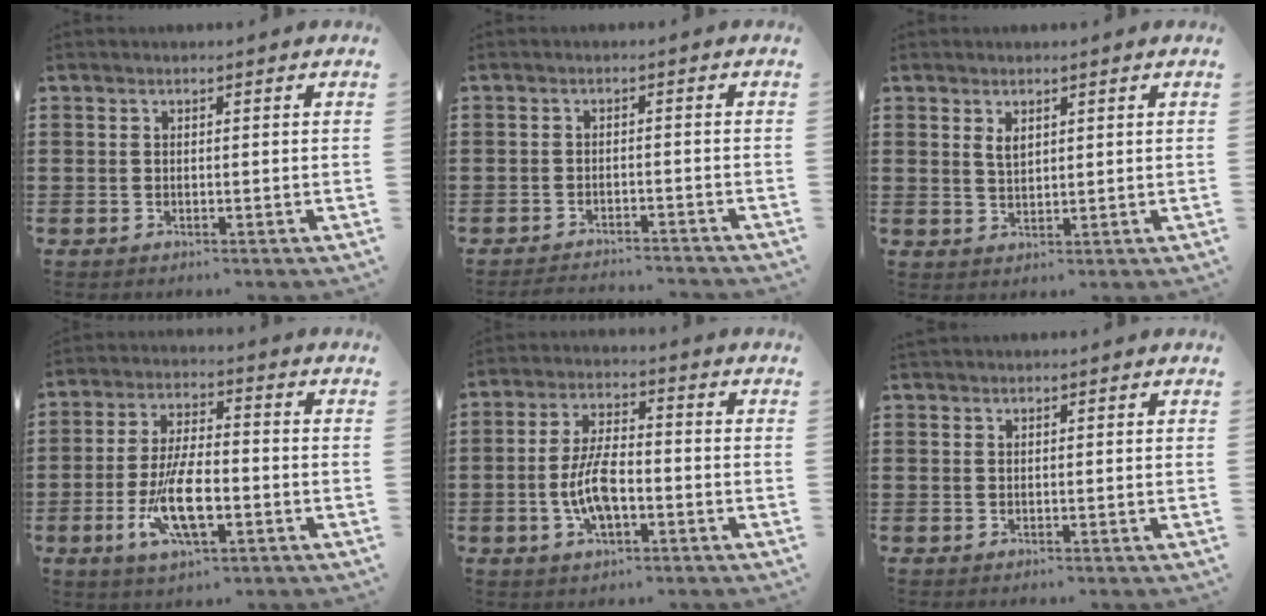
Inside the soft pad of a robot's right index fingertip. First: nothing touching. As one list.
[{"total": 2.3, "force": [-2.3, 0.0, 0.0], "torque": [-0.006, 0.000, -0.050]}, {"total": 2.0, "force": [1.2, 1.1, 1.2], "torque": [-0.027, 0.003, 0.022]}, {"total": 10.5, "force": [-3.1, 3.7, 9.3], "torque": [-0.197, -0.016, -0.055]}, {"total": 7.6, "force": [-1.9, 3.0, 6.8], "torque": [-0.150, -0.004, -0.040]}, {"total": 1.2, "force": [1.1, 0.3, -0.1], "torque": [0.000, 0.002, 0.023]}]